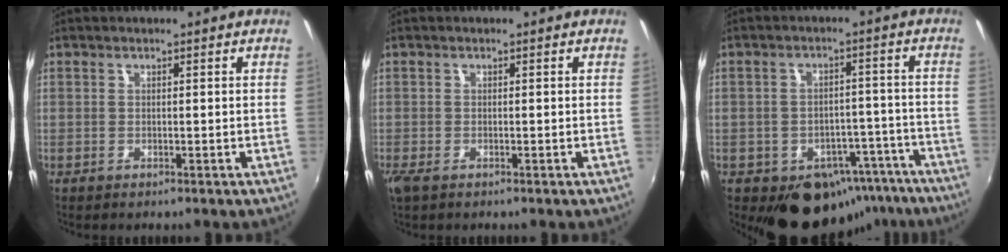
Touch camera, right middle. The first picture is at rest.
{"total": 2.0, "force": [-1.2, 0.8, 1.4], "torque": [-0.028, -0.010, -0.021]}
{"total": 12.5, "force": [-8.4, 8.4, 4.0], "torque": [-0.058, 0.031, -0.077]}